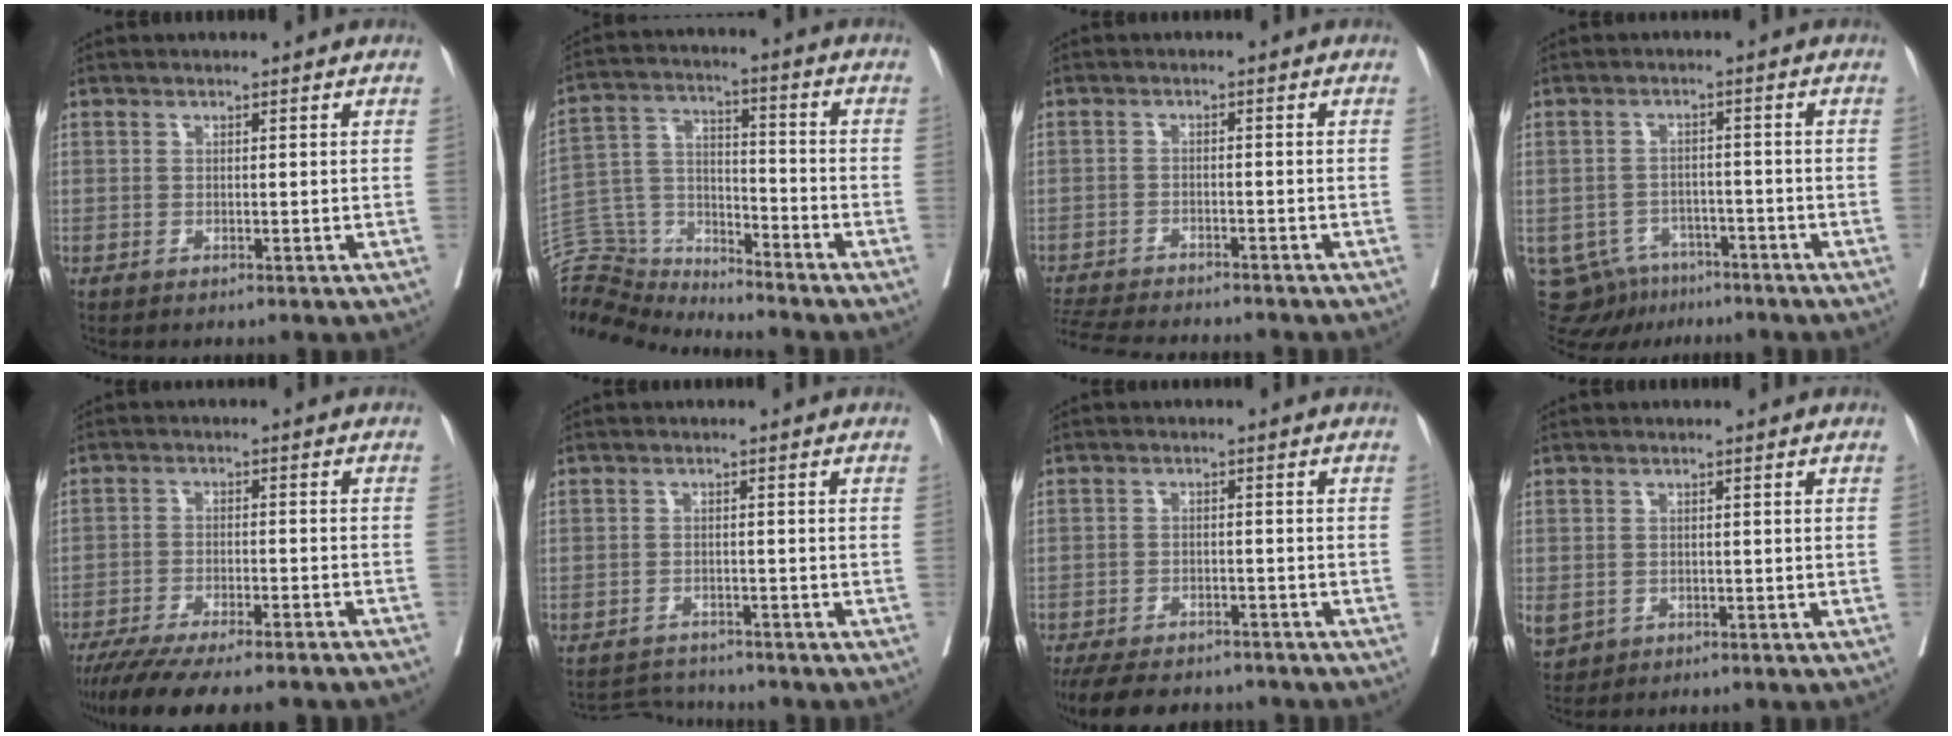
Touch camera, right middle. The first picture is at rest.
{"total": 11.0, "force": [-10.8, 1.6, -0.9], "torque": [0.007, 0.061, -0.207]}
{"total": 12.0, "force": [-11.0, 1.9, 4.4], "torque": [-0.083, -0.013, -0.164]}
{"total": 10.2, "force": [-7.7, 6.2, 2.2], "torque": [-0.049, 0.004, -0.106]}
{"total": 16.8, "force": [-14.4, 1.9, 8.5], "torque": [-0.130, -0.033, -0.209]}
{"total": 3.5, "force": [-3.4, 0.3, -0.7], "torque": [0.011, -0.007, -0.057]}
{"total": 12.9, "force": [-11.0, 4.7, 4.9], "torque": [-0.098, -0.005, -0.151]}
{"total": 5.1, "force": [-1.8, 4.4, 1.9], "torque": [-0.054, -0.003, -0.021]}